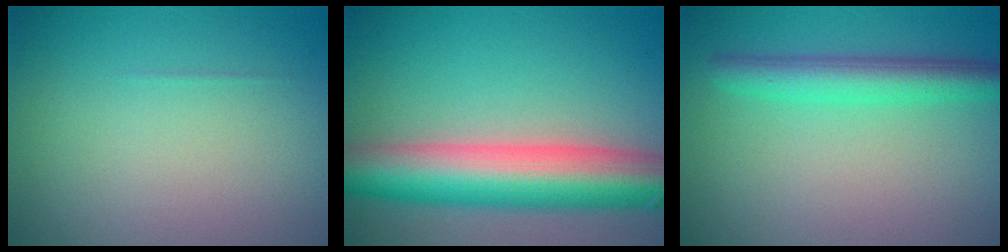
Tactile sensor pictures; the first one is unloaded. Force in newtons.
{"total": 10.1, "press": 10.1, "slide": 0.4}
{"total": 3.9, "press": 3.9, "slide": 0.1}